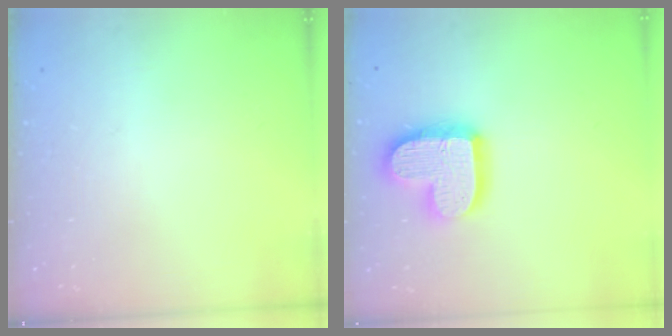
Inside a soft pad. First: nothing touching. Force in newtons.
{"total": 16.7, "press": 16.6, "slide": 1.2}